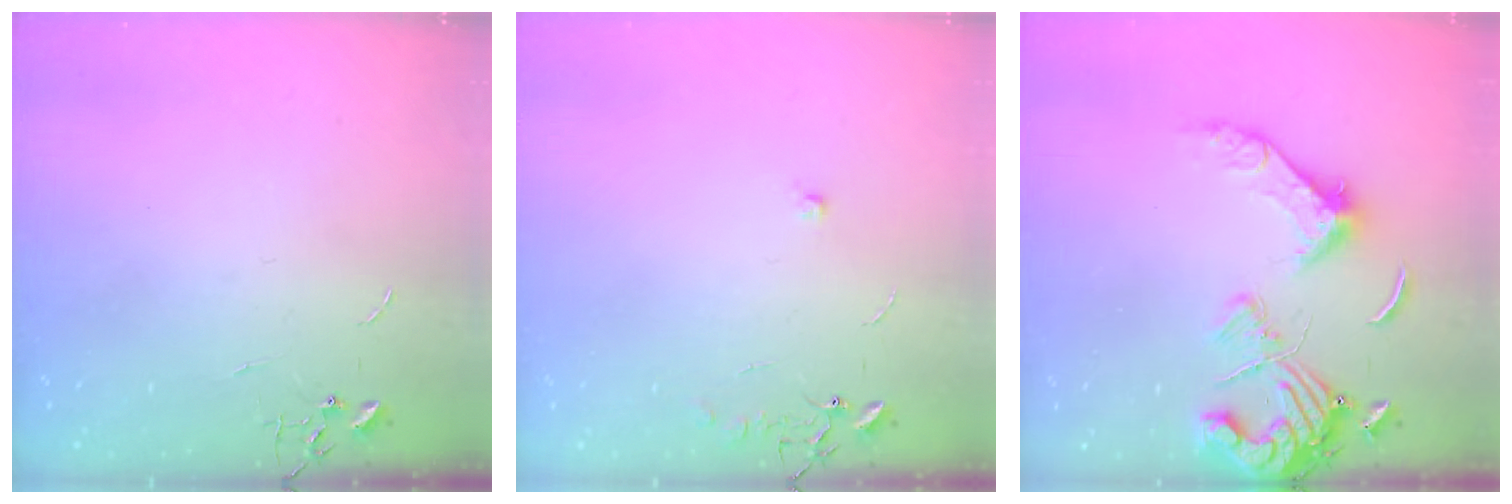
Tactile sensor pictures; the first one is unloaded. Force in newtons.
{"total": 6.2, "press": 6.1, "slide": 0.7}
{"total": 14.4, "press": 14.3, "slide": 1.9}